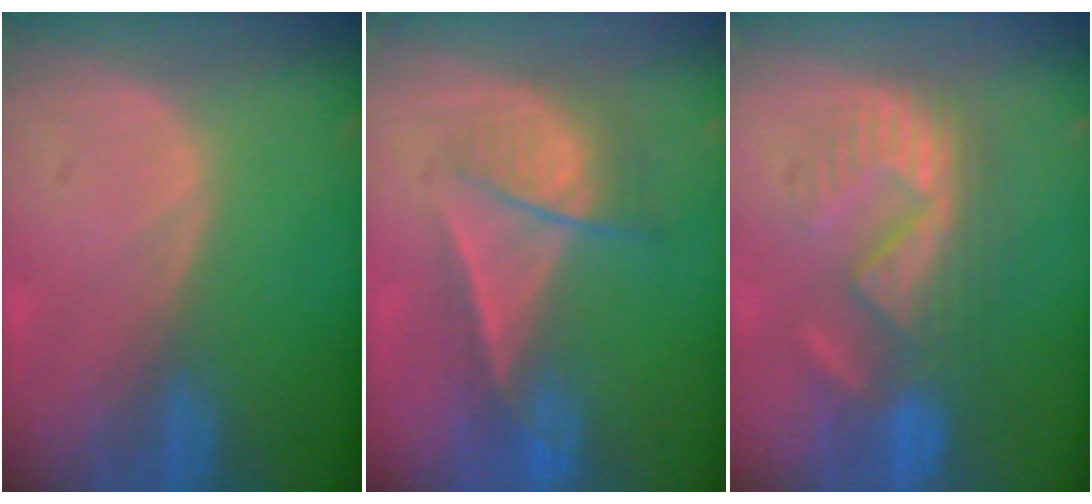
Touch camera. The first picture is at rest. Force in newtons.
{"total": 7.1, "press": 6.1, "slide": 3.6}
{"total": 8.8, "press": 8.7, "slide": 1.5}